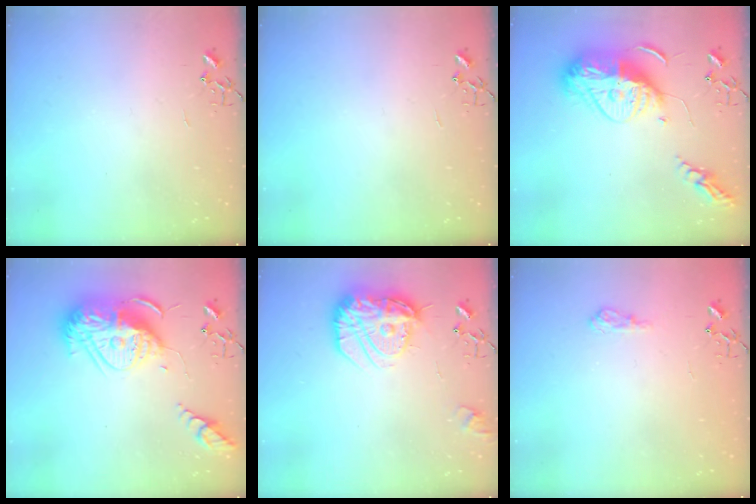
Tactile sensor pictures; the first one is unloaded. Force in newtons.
{"total": 0.0}
{"total": 18.2, "press": 18.2, "slide": 1.6}
{"total": 18.9, "press": 18.8, "slide": 2.1}
{"total": 17.0, "press": 17.0, "slide": 1.4}
{"total": 6.5, "press": 6.5, "slide": 0.8}